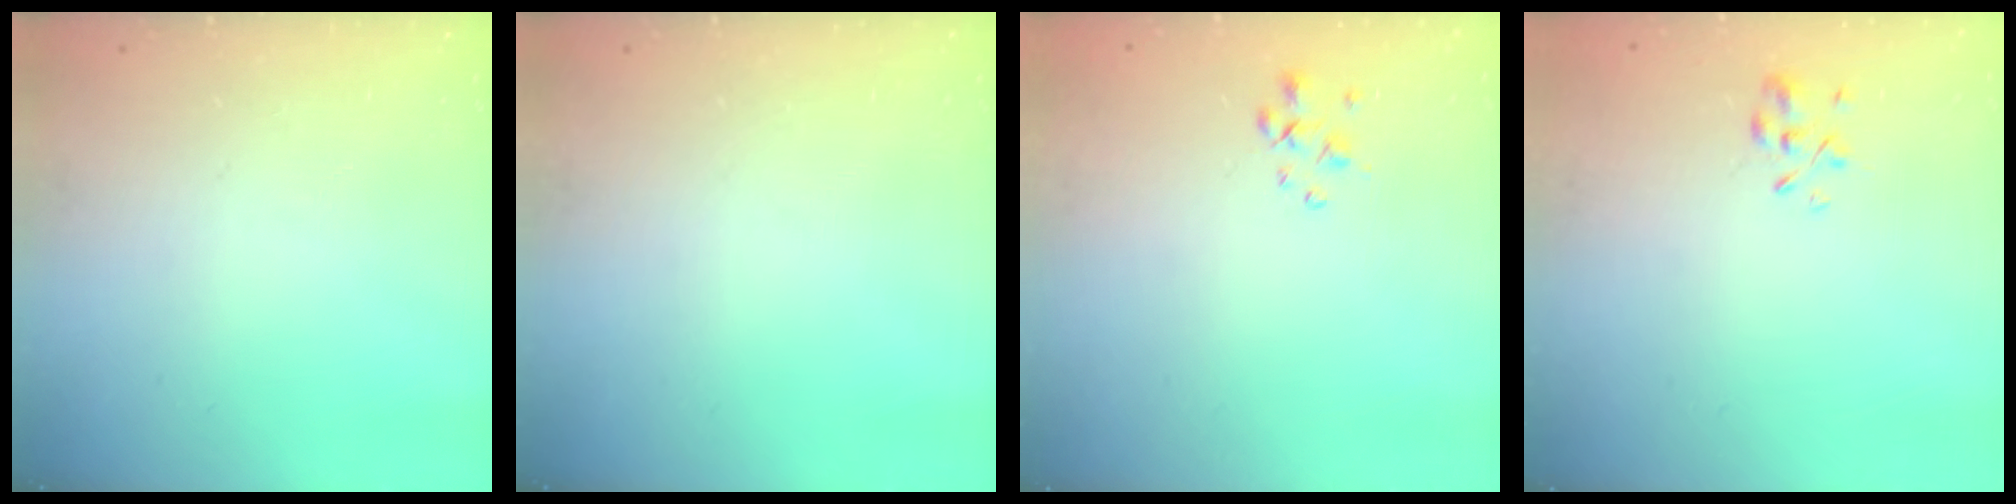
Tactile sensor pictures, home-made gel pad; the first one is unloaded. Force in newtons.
{"total": 0.0}
{"total": 1.9, "press": 1.7, "slide": 0.8}
{"total": 2.8, "press": 2.6, "slide": 1.0}